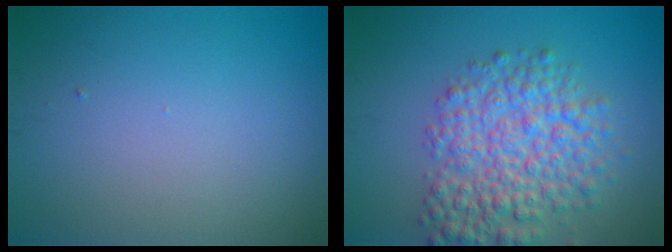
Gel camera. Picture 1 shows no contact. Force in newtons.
{"total": 6.8, "press": 6.8, "slide": 0.3}